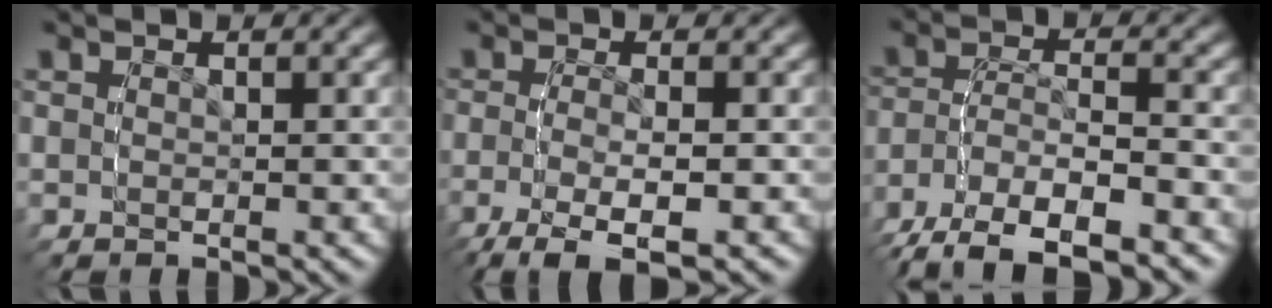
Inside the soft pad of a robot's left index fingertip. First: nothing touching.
{"total": 5.4, "force": [-3.5, 1.6, 3.9], "torque": [-0.081, -0.025, -0.040]}
{"total": 8.5, "force": [-5.6, 4.0, 4.9], "torque": [-0.101, -0.034, -0.068]}